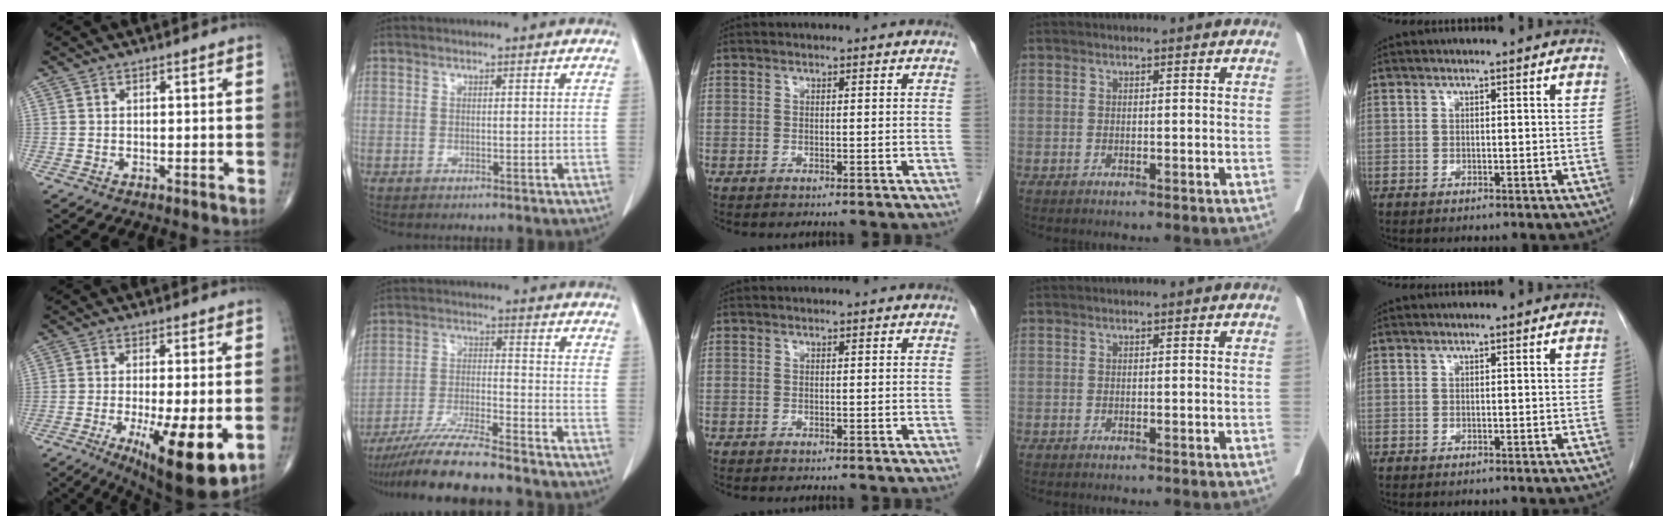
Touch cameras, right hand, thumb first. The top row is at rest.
{"thumb": {"total": 15.9, "force": [-4.7, 4.1, 14.6], "torque": [-0.203, -0.020, -0.058]}, "index": {"total": 12.8, "force": [-11.2, 0.5, 6.2], "torque": [-0.104, -0.016, -0.190]}}